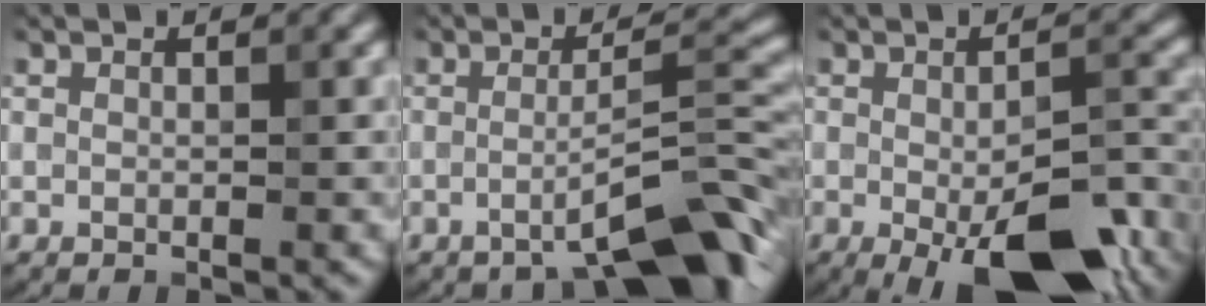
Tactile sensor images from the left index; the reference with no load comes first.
{"total": 7.8, "force": [-4.1, 1.2, 6.5], "torque": [-0.098, 0.016, -0.069]}
{"total": 11.7, "force": [-5.2, 3.9, 9.8], "torque": [-0.155, -0.030, -0.065]}